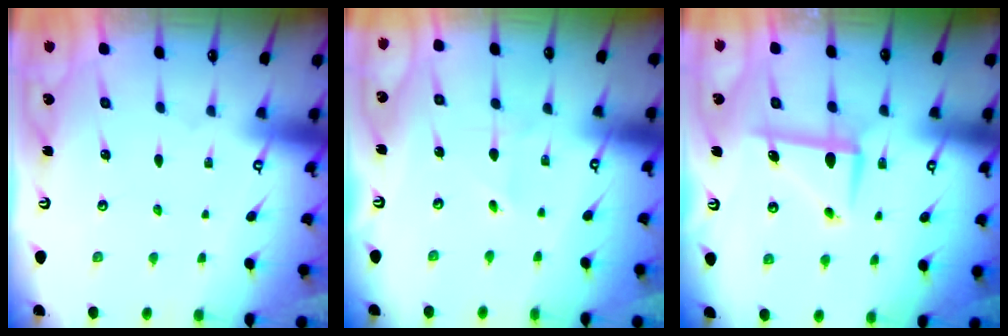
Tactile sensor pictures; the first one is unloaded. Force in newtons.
{"total": 1.3, "press": 1.3, "slide": 0.1}
{"total": 7.6, "press": 7.5, "slide": 0.9}